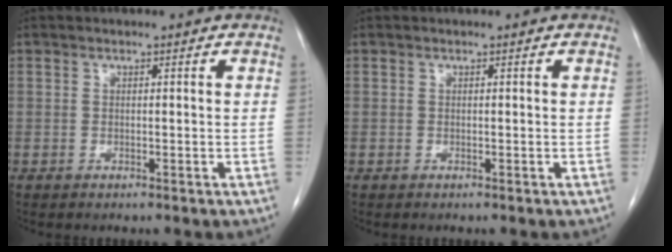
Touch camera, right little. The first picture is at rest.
{"total": 0.0}